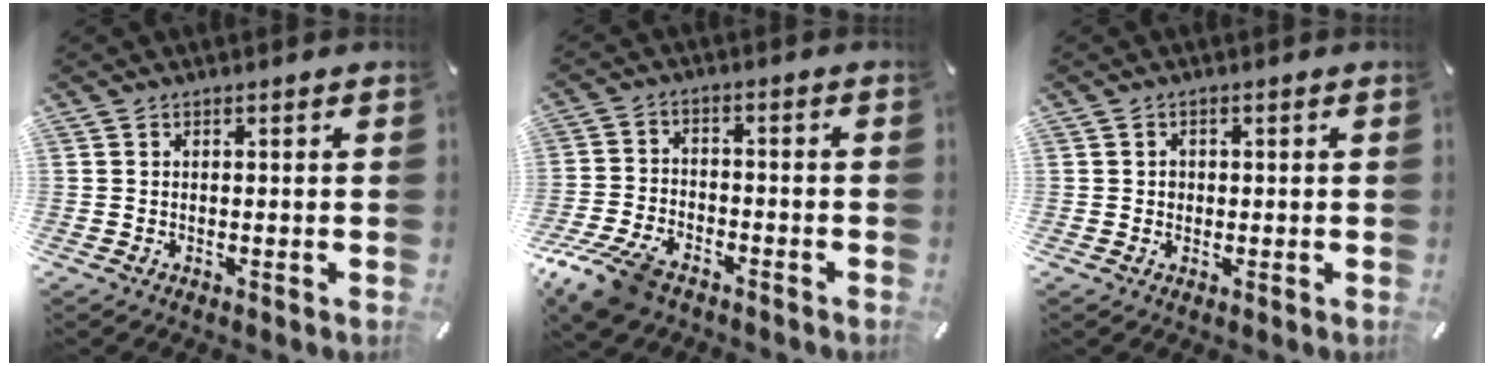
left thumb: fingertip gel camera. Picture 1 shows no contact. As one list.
[{"total": 9.8, "force": [-6.9, 4.8, 4.9], "torque": [-0.106, 0.029, -0.130]}, {"total": 1.4, "force": [-0.1, 1.3, 0.5], "torque": [-0.011, 0.006, -0.004]}]